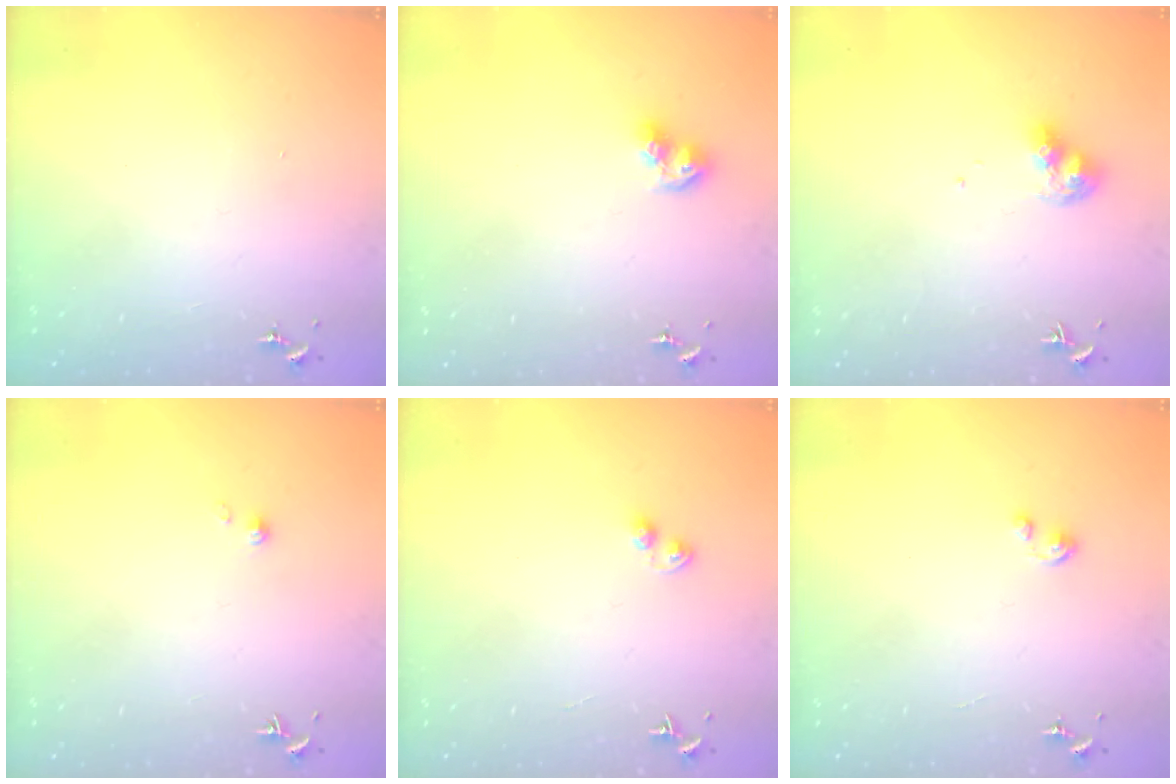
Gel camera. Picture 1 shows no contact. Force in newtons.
{"total": 9.1, "press": 9.0, "slide": 0.8}
{"total": 11.0, "press": 10.9, "slide": 1.2}
{"total": 2.0, "press": 1.9, "slide": 0.2}
{"total": 2.7, "press": 2.7, "slide": 0.4}
{"total": 1.9, "press": 1.9, "slide": 0.1}